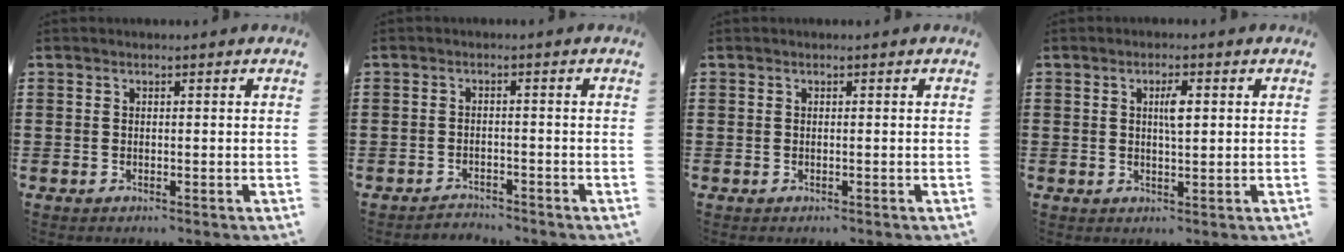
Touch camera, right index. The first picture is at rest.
{"total": 2.0, "force": [-2.0, 0.2, -0.2], "torque": [-0.004, 0.002, -0.043]}
{"total": 0.0}
{"total": 3.2, "force": [0.7, 0.9, 3.0], "torque": [-0.053, 0.003, 0.007]}